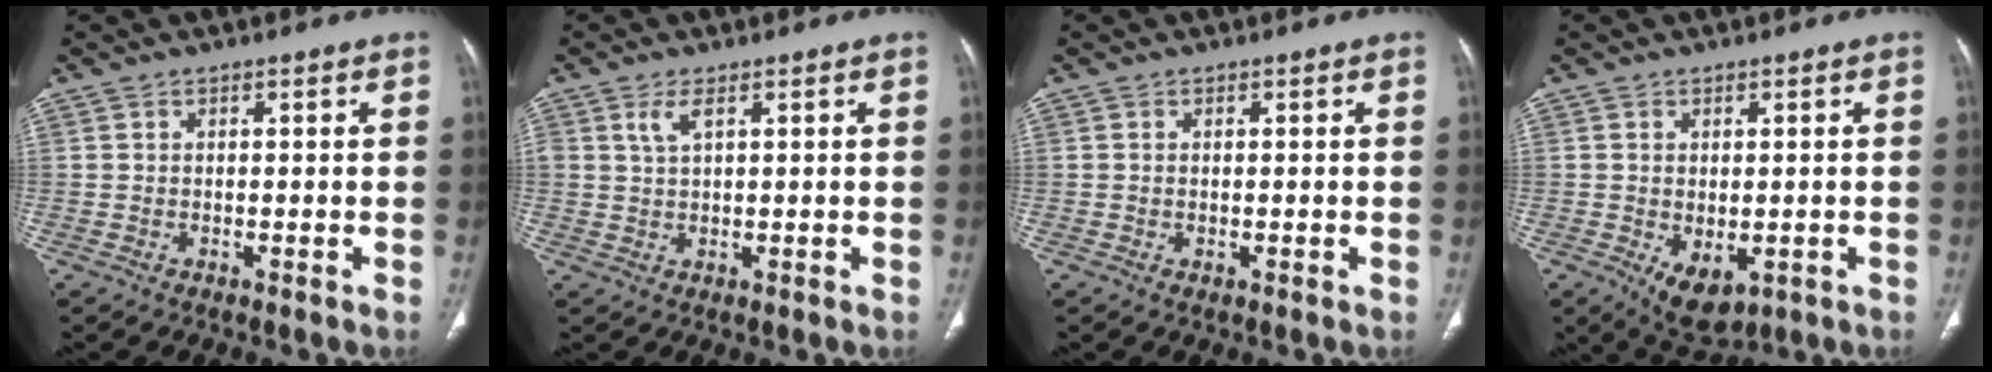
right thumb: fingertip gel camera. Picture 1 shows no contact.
{"total": 2.8, "force": [1.4, 1.1, 2.2], "torque": [-0.049, 0.000, 0.035]}
{"total": 0.5, "force": [-0.1, 0.3, 0.4], "torque": [-0.012, -0.003, 0.001]}
{"total": 6.8, "force": [-1.8, 4.1, 5.2], "torque": [-0.073, -0.009, -0.010]}